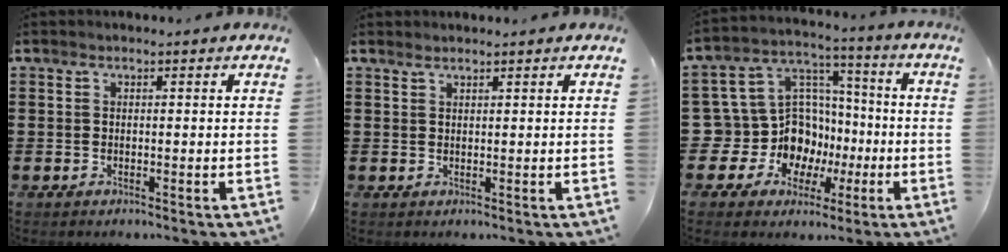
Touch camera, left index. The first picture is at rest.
{"total": 0.9, "force": [0.9, 0.1, 0.2], "torque": [-0.005, 0.000, 0.018]}
{"total": 11.8, "force": [-2.3, 11.0, 3.7], "torque": [-0.125, -0.015, -0.027]}